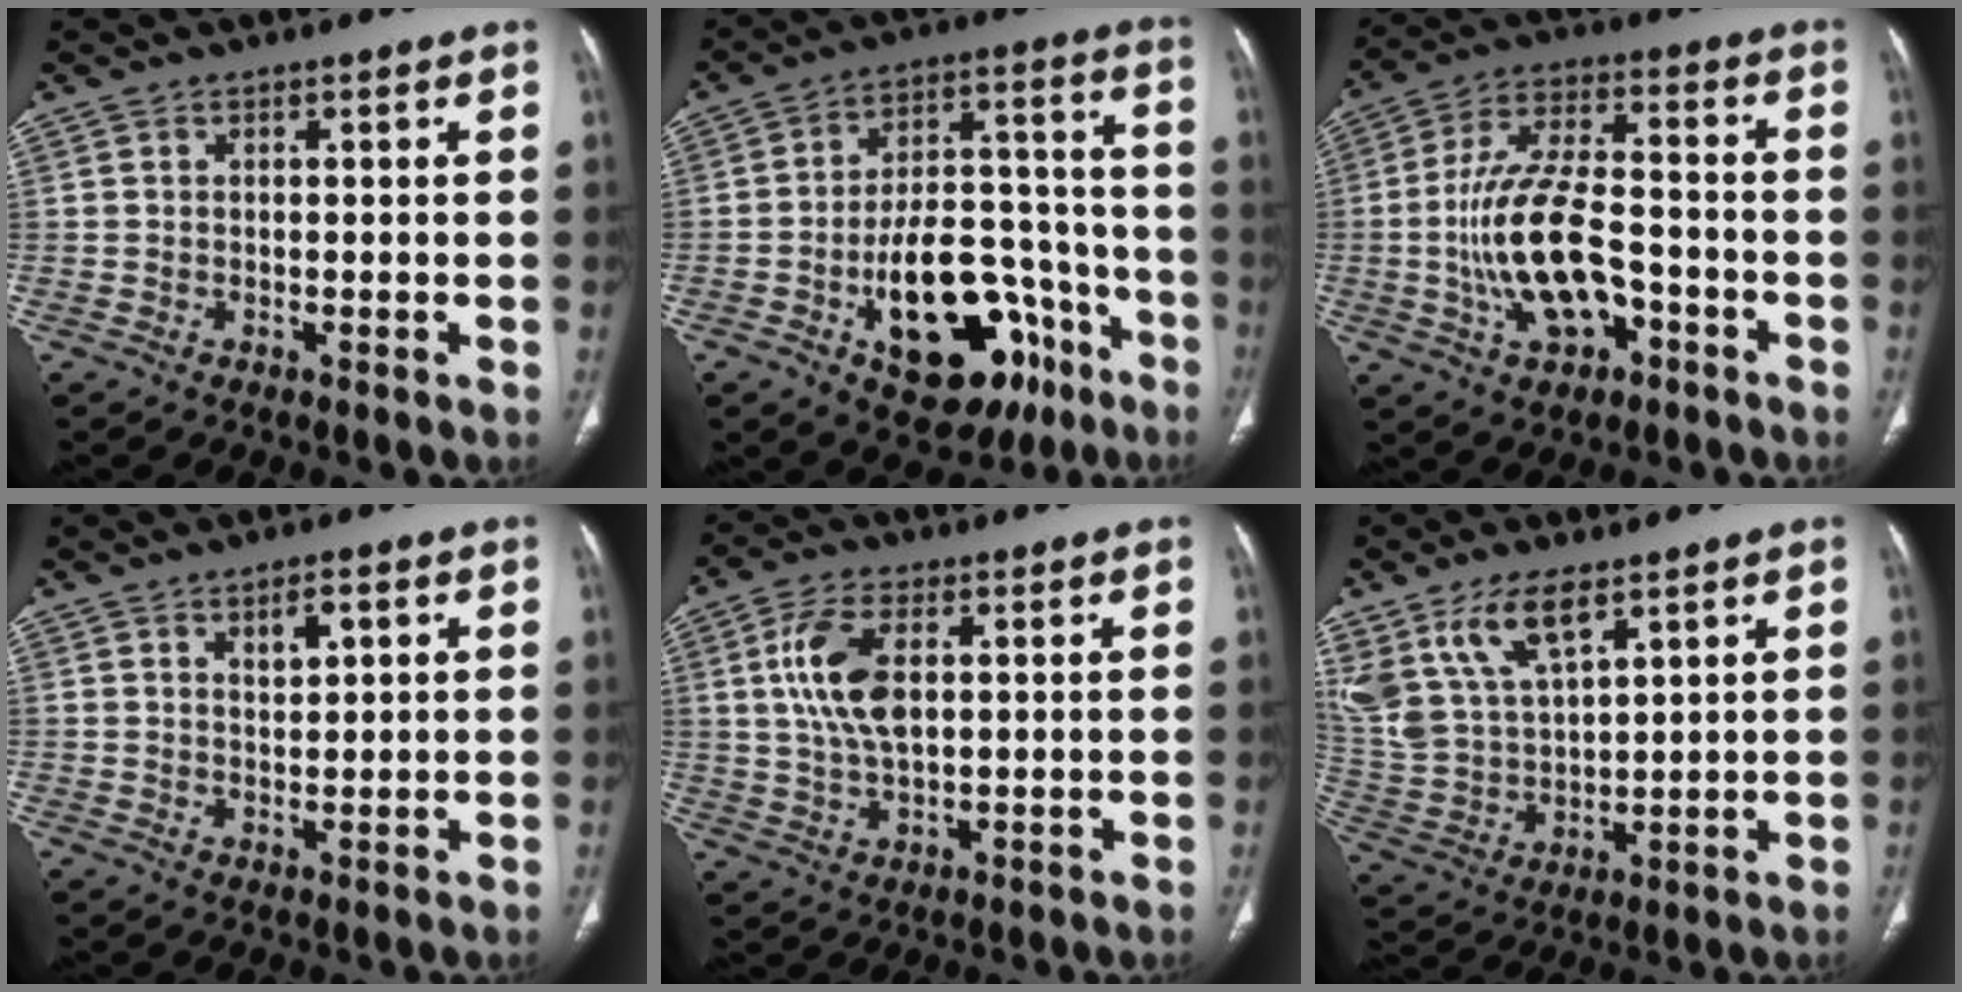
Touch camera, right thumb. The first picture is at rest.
{"total": 22.7, "force": [-10.3, 12.2, 16.2], "torque": [-0.218, 0.069, -0.140]}
{"total": 15.8, "force": [-4.4, 8.0, 12.8], "torque": [-0.246, 0.036, -0.072]}
{"total": 3.3, "force": [1.5, 1.4, 2.6], "torque": [-0.036, -0.008, 0.026]}
{"total": 9.8, "force": [2.1, 5.0, 8.2], "torque": [-0.170, 0.000, 0.041]}
{"total": 13.5, "force": [8.1, 6.0, 8.9], "torque": [-0.170, -0.025, 0.176]}